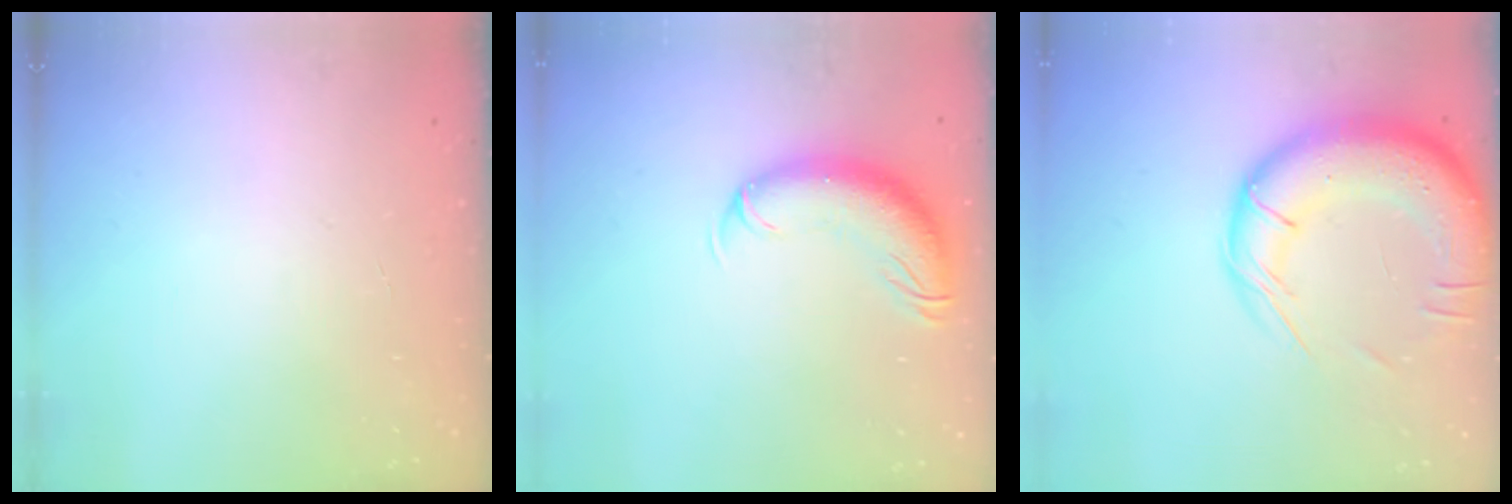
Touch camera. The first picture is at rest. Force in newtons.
{"total": 11.8, "press": 11.5, "slide": 2.9}
{"total": 21.5, "press": 20.8, "slide": 5.3}